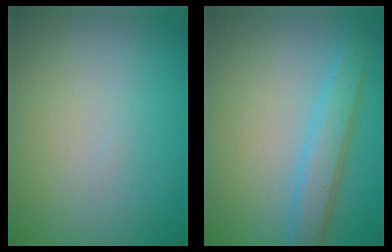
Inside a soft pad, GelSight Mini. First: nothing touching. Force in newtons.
{"total": 4.4, "press": 4.4, "slide": 0.2}